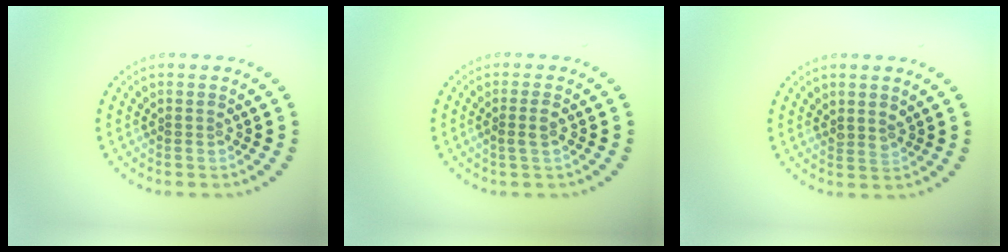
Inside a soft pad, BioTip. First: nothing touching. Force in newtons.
{"total": 1.1, "press": 1.0, "slide": 0.5}
{"total": 1.0, "press": 0.8, "slide": 0.6}